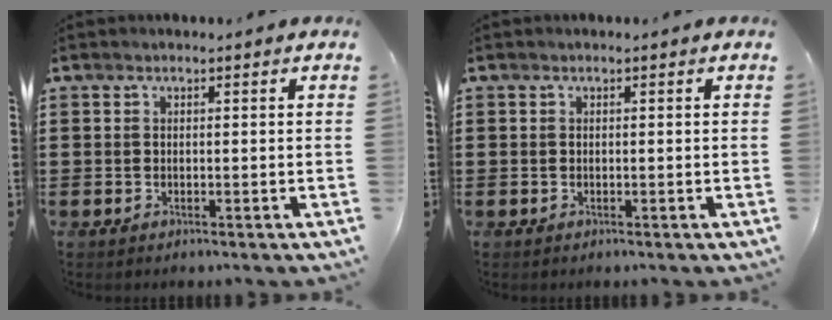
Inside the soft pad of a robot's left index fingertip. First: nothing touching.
{"total": 0.0}